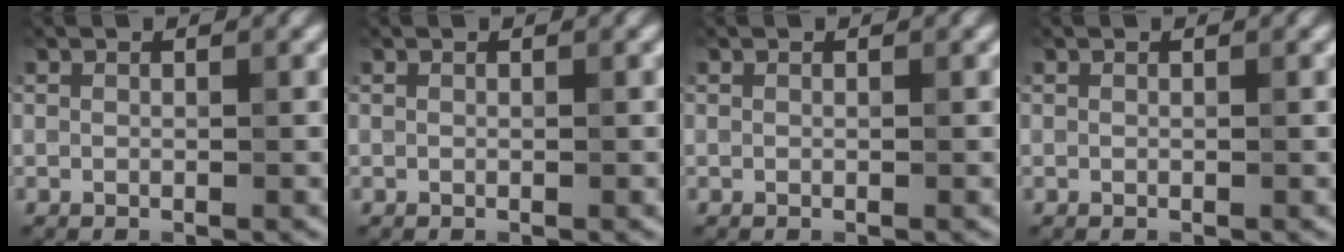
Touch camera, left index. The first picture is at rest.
{"total": 0.0}
{"total": 0.0}
{"total": 0.0}